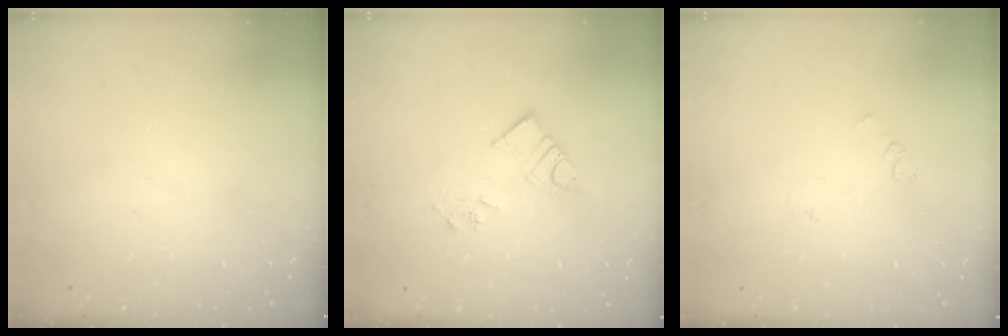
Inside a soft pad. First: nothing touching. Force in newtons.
{"total": 7.1, "press": 7.1, "slide": 0.6}
{"total": 1.9, "press": 1.9, "slide": 0.4}